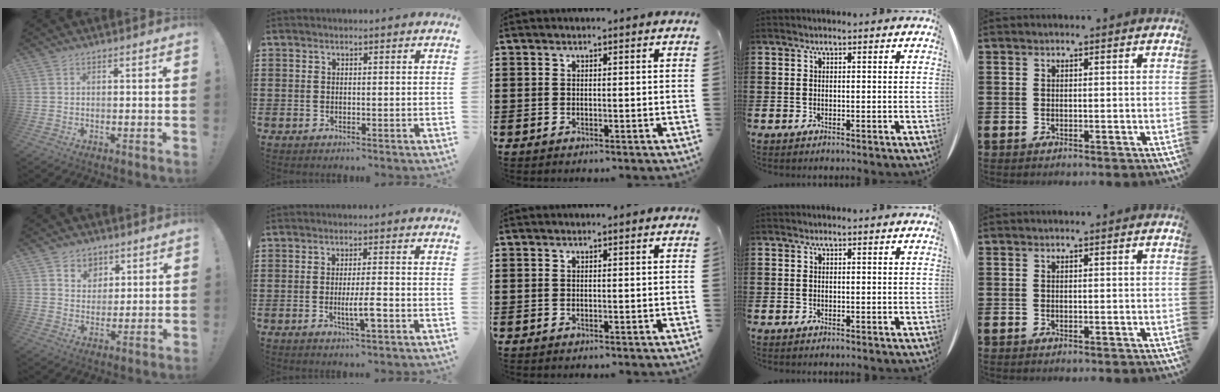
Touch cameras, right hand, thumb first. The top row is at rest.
{"thumb": {"total": 6.6, "force": [3.4, 5.6, 0.7], "torque": [-0.010, -0.030, 0.067]}, "index": {"total": 4.4, "force": [-1.5, 0.2, 4.1], "torque": [-0.069, -0.009, -0.025]}}